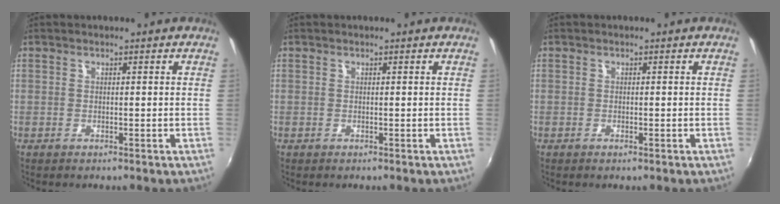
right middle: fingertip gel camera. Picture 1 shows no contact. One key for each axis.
{"total": 0.0}
{"total": 0.6, "fx": -0.4, "fy": 0.2, "fz": 0.4, "tx": -0.007, "ty": 0.000, "tz": -0.007}